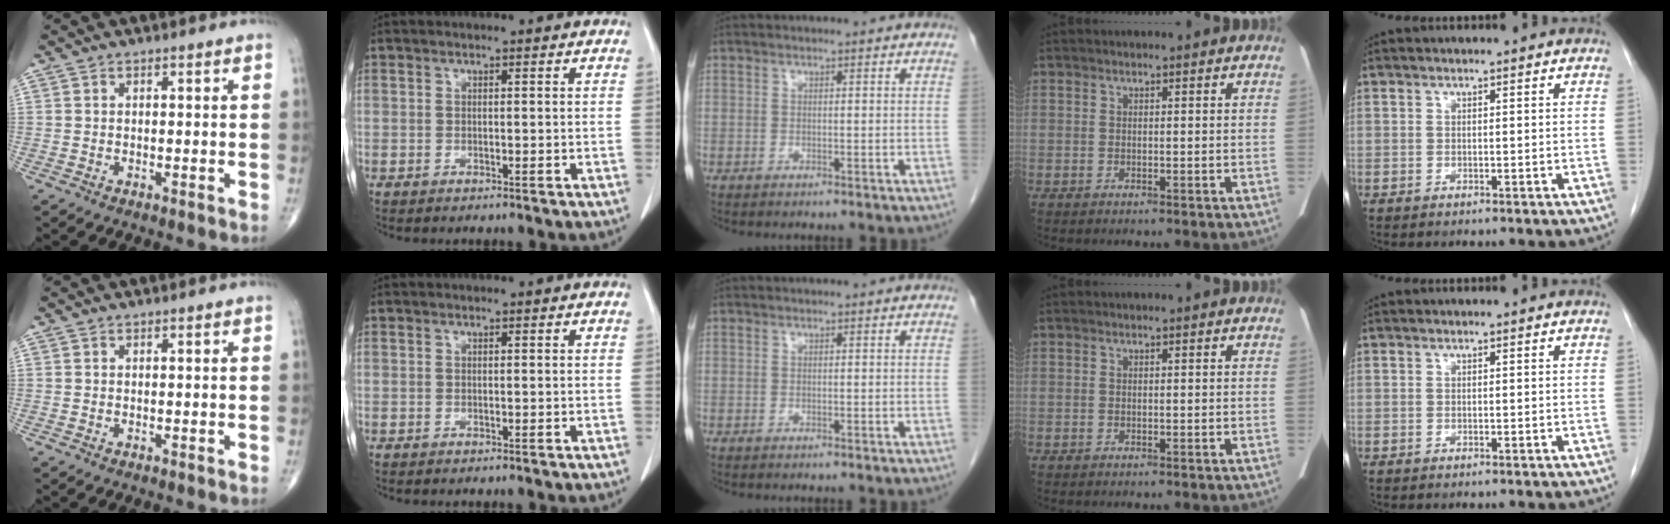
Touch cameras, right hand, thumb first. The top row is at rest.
{}